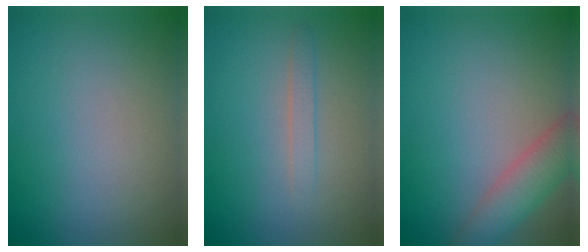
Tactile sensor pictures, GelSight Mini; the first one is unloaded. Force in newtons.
{"total": 1.2, "press": 1.2, "slide": 0.1}
{"total": 4.3, "press": 4.3, "slide": 0.1}